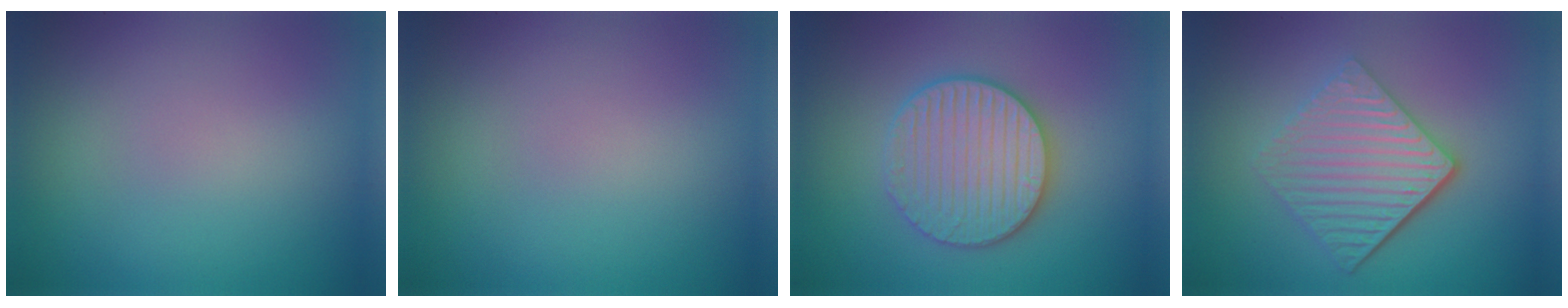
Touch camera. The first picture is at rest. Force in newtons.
{"total": 0.0}
{"total": 5.8, "press": 5.7, "slide": 1.1}
{"total": 5.8, "press": 4.0, "slide": 4.2}